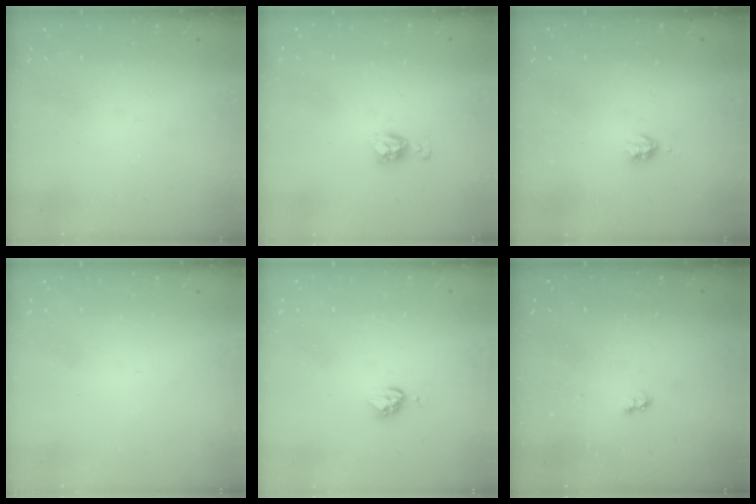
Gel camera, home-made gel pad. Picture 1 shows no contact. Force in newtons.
{"total": 6.5, "press": 6.5, "slide": 0.5}
{"total": 3.0, "press": 3.0, "slide": 0.5}
{"total": 0.0}
{"total": 4.0, "press": 4.0, "slide": 0.4}
{"total": 2.6, "press": 2.6, "slide": 0.4}